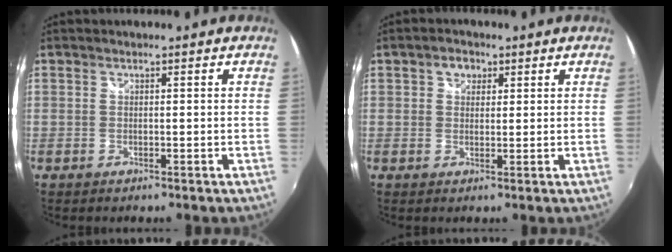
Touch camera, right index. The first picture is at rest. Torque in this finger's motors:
{"motor_torque": [0.01, 0.01, 0.00, 0.02]}